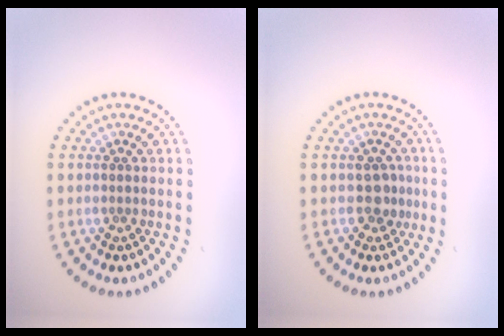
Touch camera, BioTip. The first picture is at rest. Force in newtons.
{"total": 1.7, "press": 1.6, "slide": 0.7}